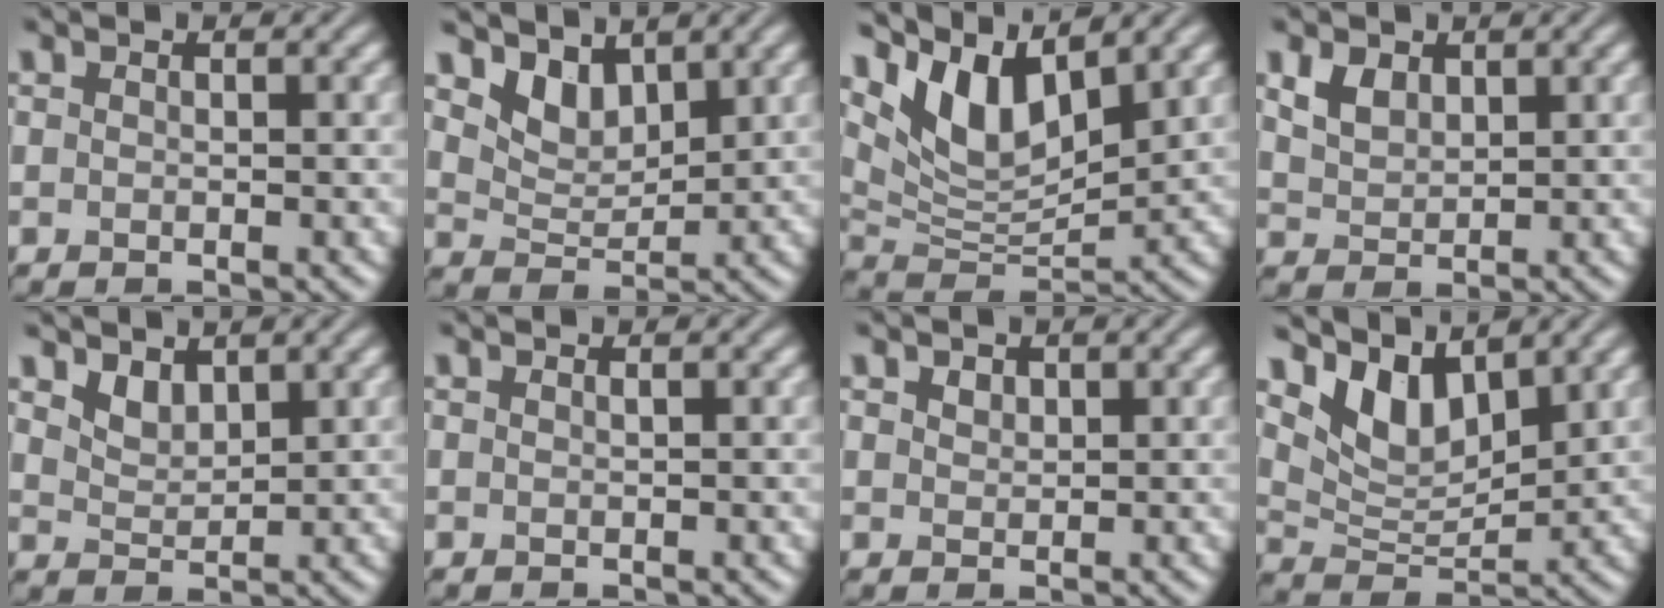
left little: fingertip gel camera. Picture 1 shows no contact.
{"total": 3.4, "force": [2.7, 1.7, 1.3], "torque": [-0.040, -0.016, 0.053]}
{"total": 7.3, "force": [4.7, 2.8, 4.9], "torque": [-0.098, -0.006, 0.090]}
{"total": 2.5, "force": [1.5, 1.6, 1.3], "torque": [-0.032, 0.000, 0.032]}
{"total": 2.0, "force": [1.6, 1.0, 0.8], "torque": [-0.021, -0.005, 0.034]}
{"total": 0.0}
{"total": 1.0, "force": [0.8, 0.6, 0.3], "torque": [-0.007, 0.001, 0.016]}
{"total": 5.4, "force": [3.9, 2.4, 2.9], "torque": [-0.066, -0.008, 0.071]}